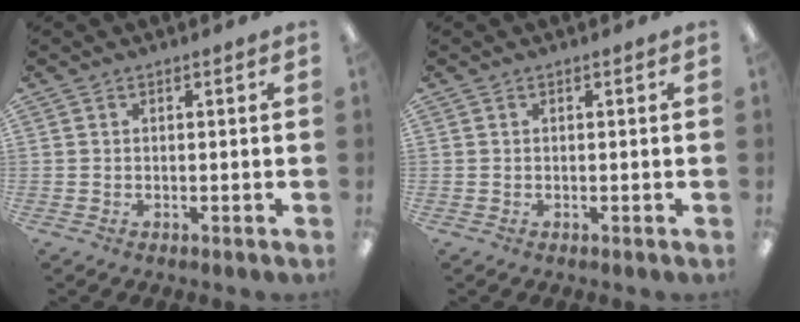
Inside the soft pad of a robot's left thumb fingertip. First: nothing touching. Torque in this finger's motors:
{"motor_torque": [0.00, 0.00, -0.09, 0.02, 0.00]}